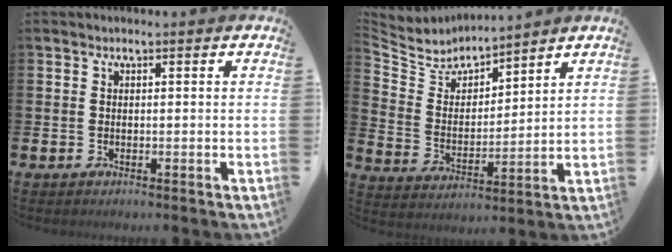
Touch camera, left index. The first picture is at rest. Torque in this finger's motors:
{"motor_torque": [-0.36, -0.55, -0.02, -0.05]}